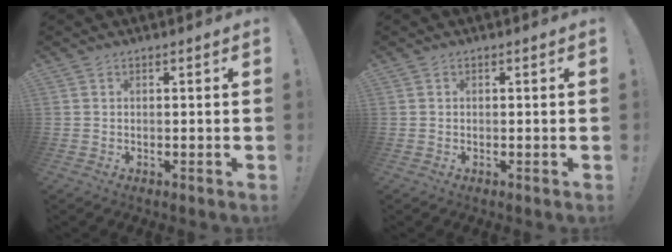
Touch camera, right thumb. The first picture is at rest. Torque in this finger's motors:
{"motor_torque": [-0.24, -0.01, -0.08, 0.17, 0.00]}